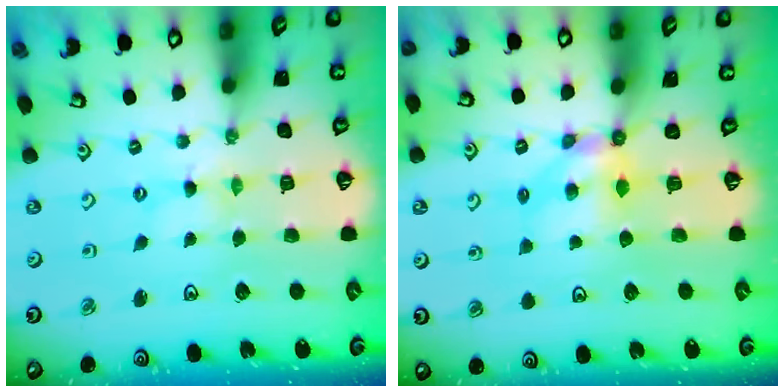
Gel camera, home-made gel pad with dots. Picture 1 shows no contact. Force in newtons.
{"total": 5.6, "press": 5.6, "slide": 0.2}